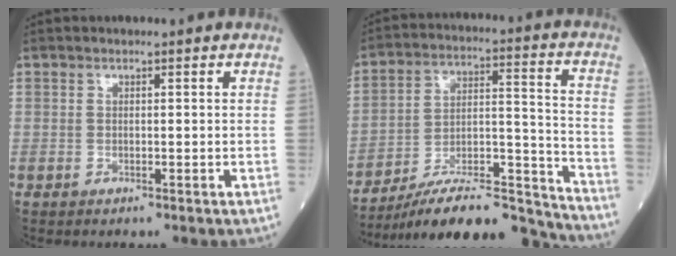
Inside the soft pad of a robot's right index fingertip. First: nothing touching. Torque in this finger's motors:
{"motor_torque": [-0.09, -0.66, 0.27, 0.07]}